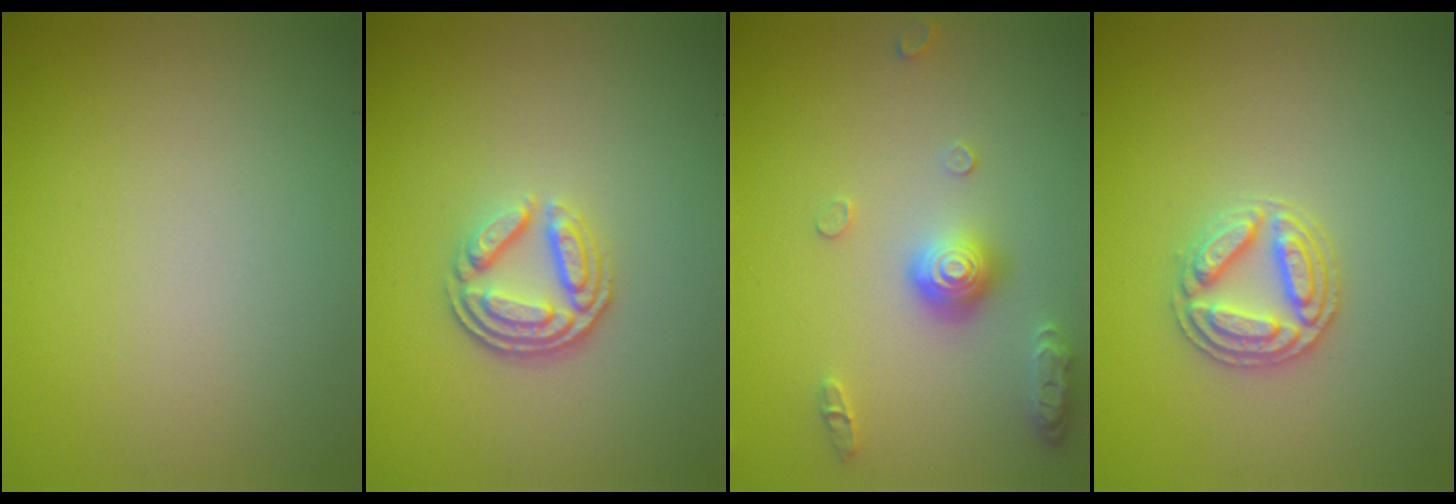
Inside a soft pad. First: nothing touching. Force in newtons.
{"total": 3.7, "press": 2.7, "slide": 2.4}
{"total": 3.0, "press": 2.9, "slide": 0.7}
{"total": 2.9, "press": 2.9, "slide": 0.2}